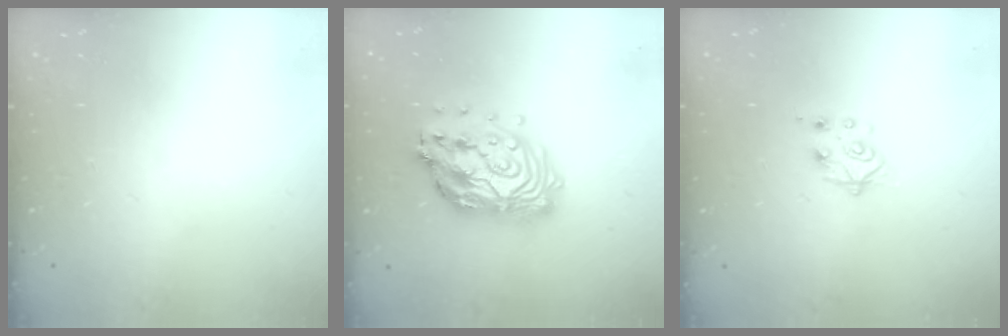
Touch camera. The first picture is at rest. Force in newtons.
{"total": 17.1, "press": 17.0, "slide": 1.6}
{"total": 7.6, "press": 7.5, "slide": 0.7}